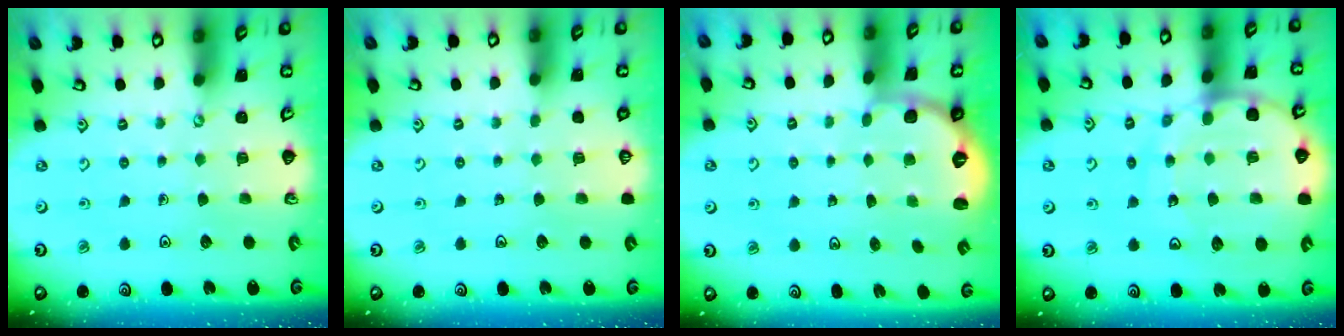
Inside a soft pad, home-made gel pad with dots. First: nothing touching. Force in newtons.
{"total": 0.0}
{"total": 2.6, "press": 1.7, "slide": 1.9}
{"total": 13.7, "press": 13.6, "slide": 1.7}